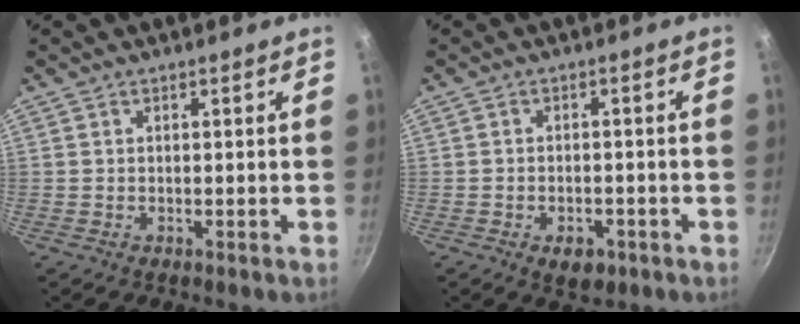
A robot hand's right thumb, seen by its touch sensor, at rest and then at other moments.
{"total": 4.7, "force": [-2.3, 2.9, 3.0], "torque": [-0.035, 0.015, -0.025]}